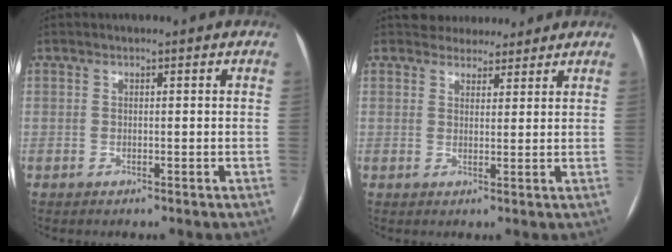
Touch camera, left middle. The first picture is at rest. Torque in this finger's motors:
{"motor_torque": [0.00, -0.08, 0.00, -0.01]}